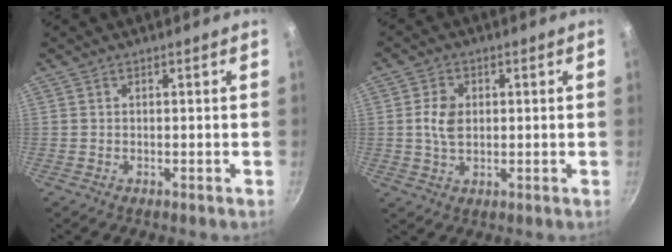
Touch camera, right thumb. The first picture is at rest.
{"total": 5.6, "force": [0.6, 3.9, 4.0], "torque": [-0.068, 0.001, 0.008]}